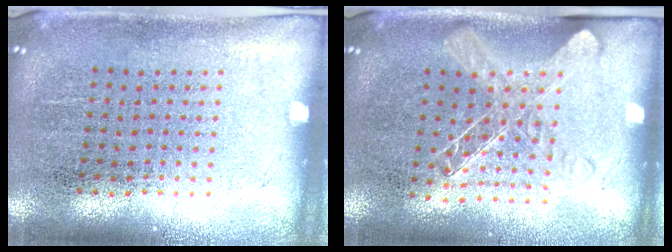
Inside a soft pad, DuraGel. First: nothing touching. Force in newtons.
{"total": 1.4, "press": 1.3, "slide": 0.6}